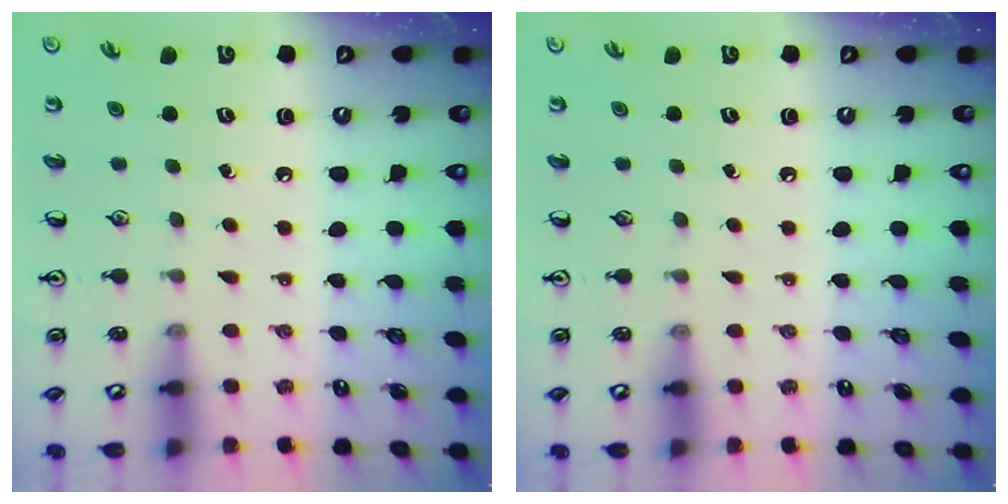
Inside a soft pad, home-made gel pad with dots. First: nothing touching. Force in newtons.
{"total": 0.0}